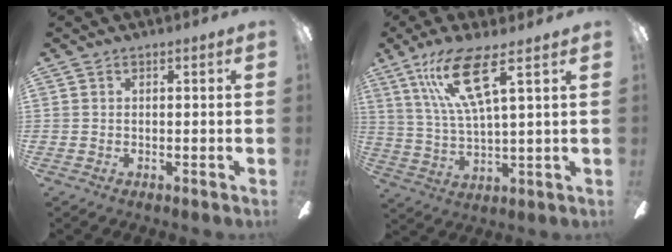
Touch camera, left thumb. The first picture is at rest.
{"total": 13.5, "force": [7.2, 2.8, 11.0], "torque": [-0.221, -0.016, 0.124]}